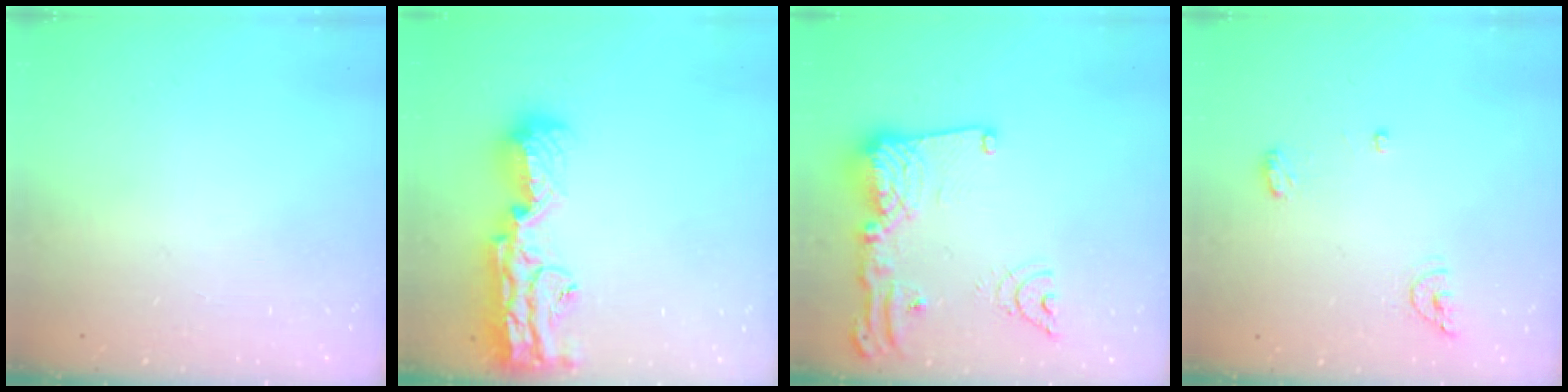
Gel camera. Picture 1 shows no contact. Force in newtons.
{"total": 18.1, "press": 17.4, "slide": 5.2}
{"total": 18.5, "press": 18.4, "slide": 1.7}
{"total": 10.0, "press": 7.3, "slide": 6.9}